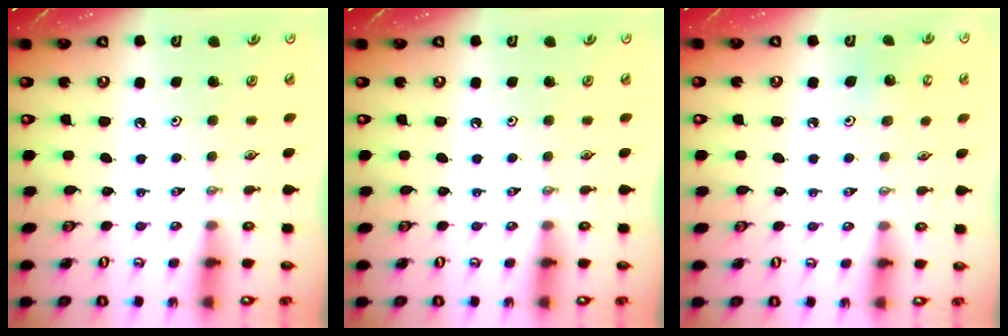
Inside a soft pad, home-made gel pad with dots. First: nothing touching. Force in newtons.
{"total": 0.0}
{"total": 4.2, "press": 4.2, "slide": 0.4}